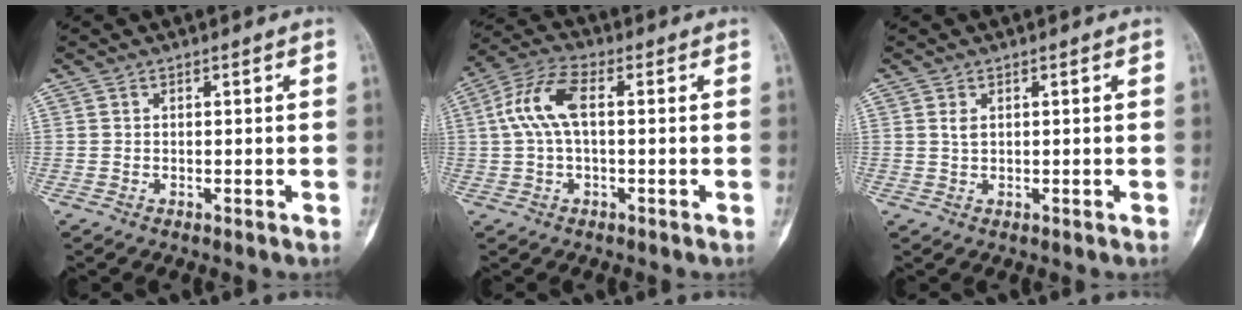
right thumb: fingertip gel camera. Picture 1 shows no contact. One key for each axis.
{"total": 8.8, "fx": 1.0, "fy": 4.1, "fz": 7.7, "tx": -0.177, "ty": 0.030, "tz": 0.016}
{"total": 1.1, "fx": 0.5, "fy": 0.5, "fz": 0.9, "tx": -0.014, "ty": 0.002, "tz": 0.011}